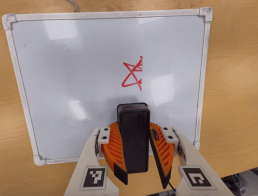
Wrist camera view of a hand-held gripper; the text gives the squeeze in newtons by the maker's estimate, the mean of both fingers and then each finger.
{"total": 11.2, "left": 11.4, "right": 11.1}